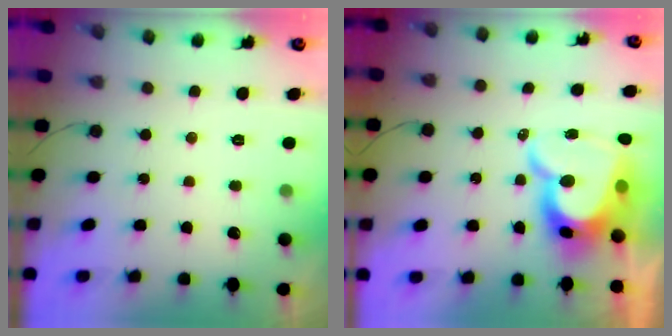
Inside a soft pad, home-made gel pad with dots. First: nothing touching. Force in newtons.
{"total": 15.6, "press": 15.5, "slide": 1.3}